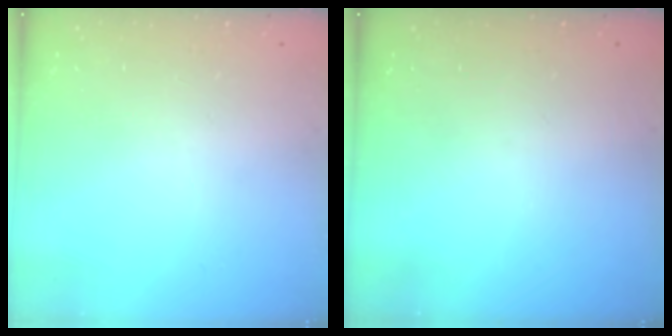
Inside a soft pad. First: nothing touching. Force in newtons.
{"total": 0.0}